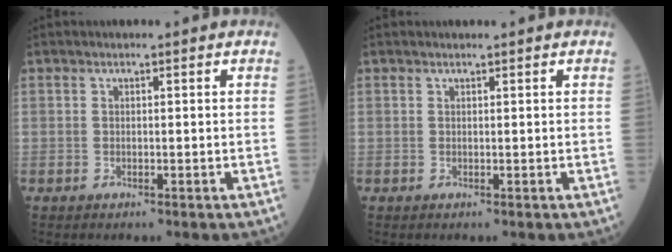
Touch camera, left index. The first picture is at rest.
{"total": 0.6, "force": [0.6, -0.1, 0.2], "torque": [-0.009, 0.001, 0.012]}